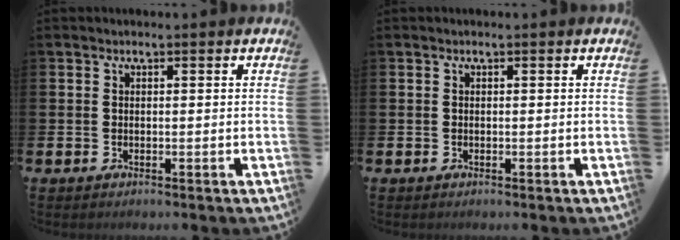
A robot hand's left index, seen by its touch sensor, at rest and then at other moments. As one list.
[{"total": 0.0}]